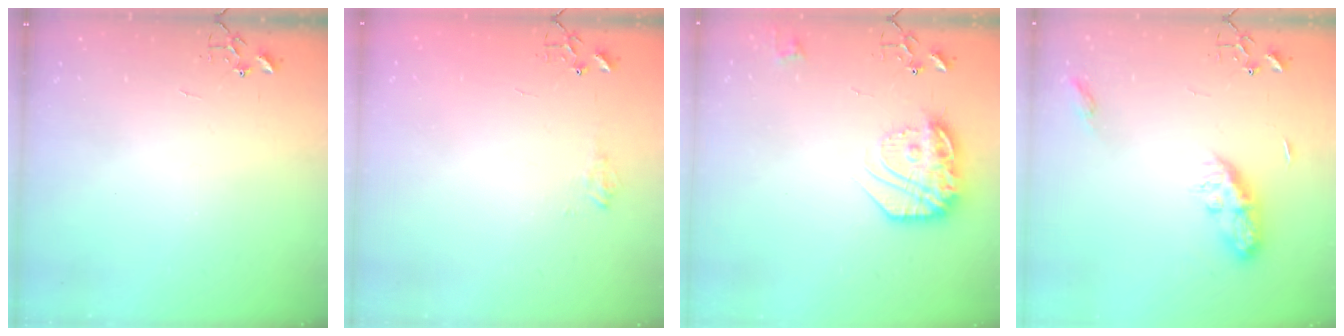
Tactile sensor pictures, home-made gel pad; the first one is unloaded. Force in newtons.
{"total": 6.1, "press": 6.1, "slide": 0.1}
{"total": 18.9, "press": 18.8, "slide": 1.6}
{"total": 9.4, "press": 9.4, "slide": 0.1}